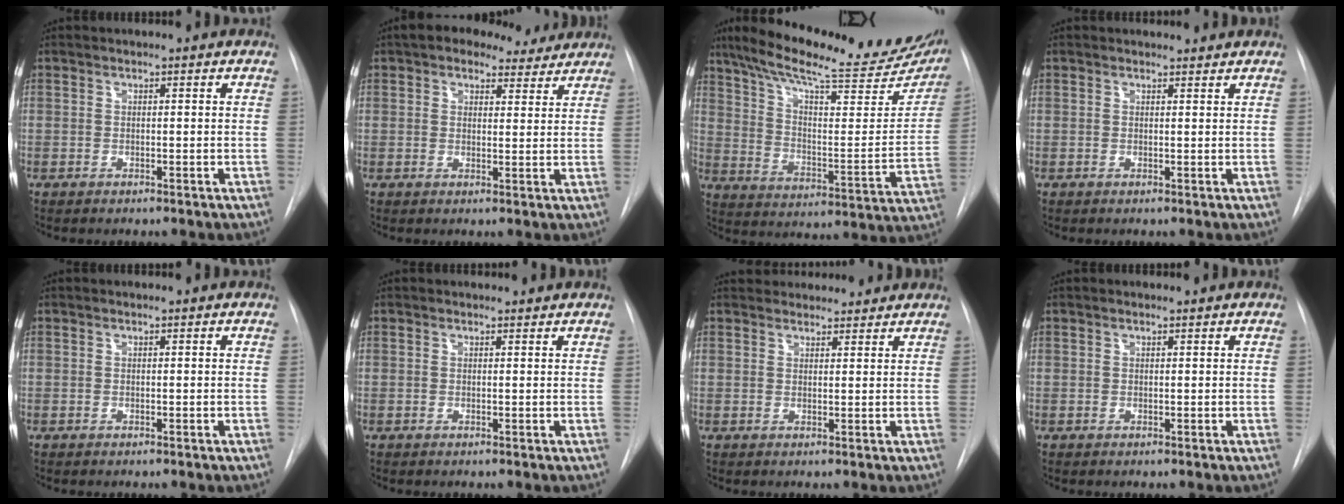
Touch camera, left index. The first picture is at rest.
{"total": 8.8, "force": [7.2, 3.9, 3.2], "torque": [-0.033, 0.020, 0.092]}
{"total": 28.7, "force": [23.2, 5.4, 16.0], "torque": [-0.244, -0.025, 0.313]}
{"total": 1.6, "force": [1.6, 0.0, -0.1], "torque": [-0.006, -0.002, 0.021]}
{"total": 0.0}
{"total": 1.2, "force": [1.2, 0.0, -0.1], "torque": [-0.007, -0.002, 0.016]}
{"total": 8.8, "force": [8.4, 2.2, 1.5], "torque": [-0.010, 0.026, 0.110]}
{"total": 0.7, "force": [0.6, 0.0, 0.2], "torque": [-0.008, 0.004, 0.014]}